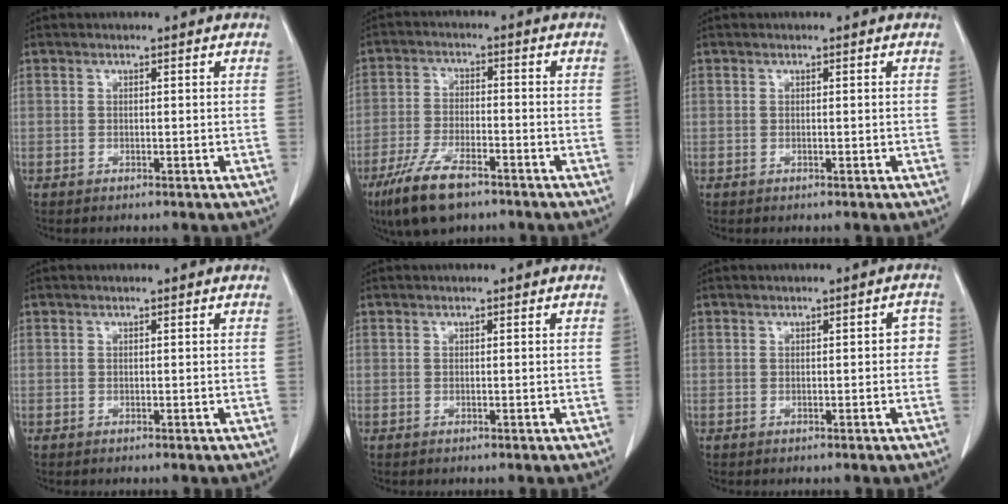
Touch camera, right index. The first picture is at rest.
{"total": 10.5, "force": [-6.9, 3.3, 7.1], "torque": [-0.145, -0.014, -0.122]}
{"total": 0.0}
{"total": 0.0}
{"total": 0.0}
{"total": 2.6, "force": [0.0, 1.2, 2.3], "torque": [-0.023, 0.019, -0.002]}